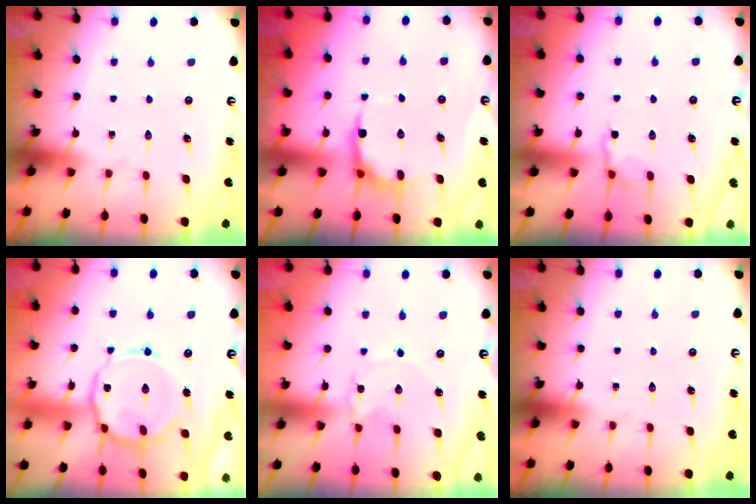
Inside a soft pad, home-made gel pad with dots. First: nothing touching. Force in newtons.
{"total": 6.3, "press": 5.7, "slide": 2.7}
{"total": 3.7, "press": 3.3, "slide": 1.7}
{"total": 13.1, "press": 13.1, "slide": 1.0}
{"total": 0.6, "press": 0.6, "slide": 0.1}
{"total": 0.0}